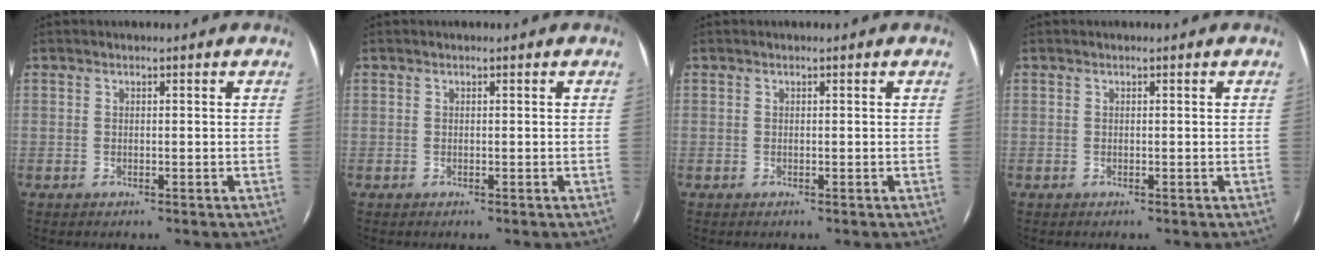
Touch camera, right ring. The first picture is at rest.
{"total": 0.0}
{"total": 0.0}
{"total": 0.0}